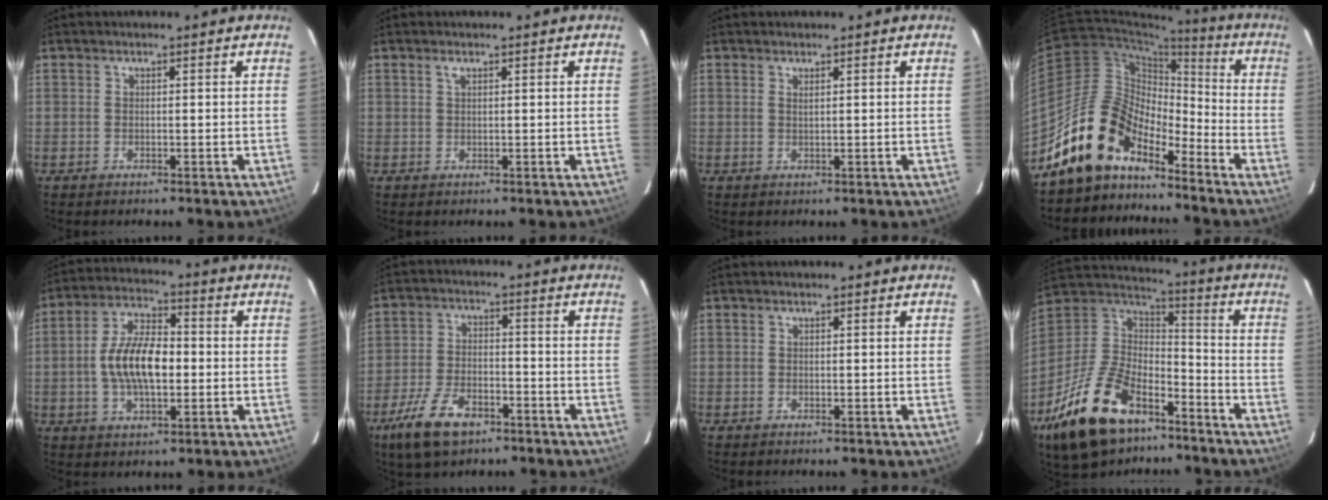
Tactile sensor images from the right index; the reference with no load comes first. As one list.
[{"total": 0.7, "force": [0.4, 0.2, 0.5], "torque": [-0.011, 0.003, 0.008]}, {"total": 0.8, "force": [0.6, 0.0, 0.5], "torque": [-0.010, -0.001, 0.012]}, {"total": 13.7, "force": [-11.2, 6.1, 5.0], "torque": [-0.096, 0.026, -0.210]}, {"total": 11.7, "force": [-1.1, 5.6, 10.2], "torque": [-0.200, 0.010, -0.020]}, {"total": 11.2, "force": [-7.0, 5.4, 6.9], "torque": [-0.168, -0.010, -0.129]}, {"total": 0.0}, {"total": 25.4, "force": [-15.7, 13.2, 15.0], "torque": [-0.319, -0.009, -0.260]}]